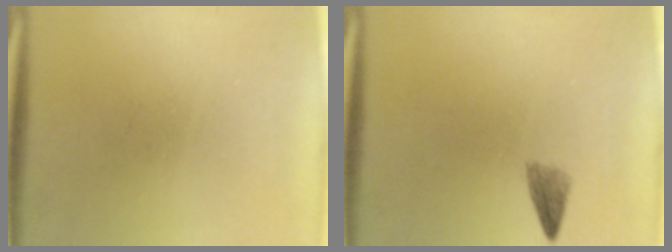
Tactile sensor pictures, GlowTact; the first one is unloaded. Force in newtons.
{"total": 1.7}